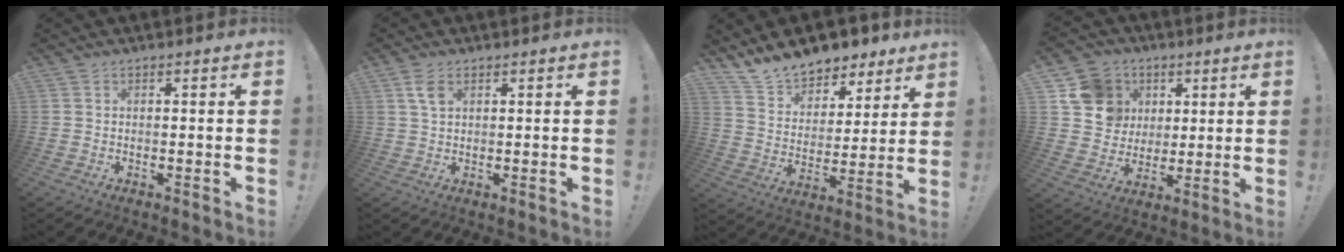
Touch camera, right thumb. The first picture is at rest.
{"total": 4.0, "force": [1.9, 2.1, 2.9], "torque": [-0.048, -0.003, 0.032]}
{"total": 12.9, "force": [11.3, 5.7, 2.6], "torque": [-0.063, -0.088, 0.210]}
{"total": 13.5, "force": [4.6, 11.9, 4.4], "torque": [-0.064, -0.010, 0.101]}